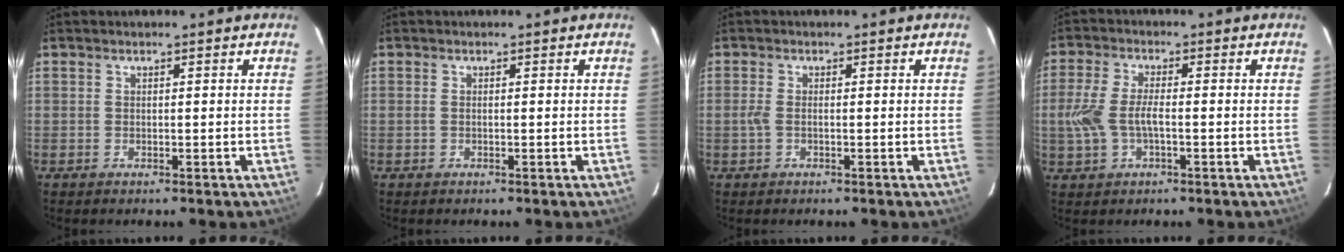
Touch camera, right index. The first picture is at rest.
{"total": 0.7, "force": [-0.1, 0.2, 0.6], "torque": [-0.016, 0.001, -0.004]}
{"total": 2.1, "force": [-0.4, 0.8, 1.8], "torque": [-0.041, 0.000, -0.009]}
{"total": 7.2, "force": [-1.2, 3.3, 6.3], "torque": [-0.139, 0.003, -0.021]}